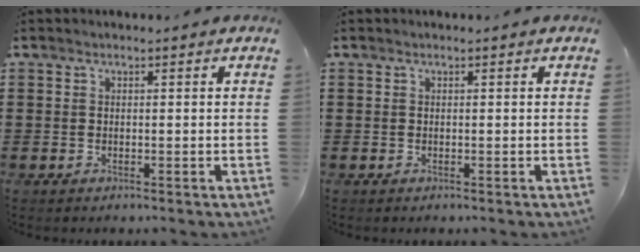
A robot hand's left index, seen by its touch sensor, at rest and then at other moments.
{"total": 0.0}